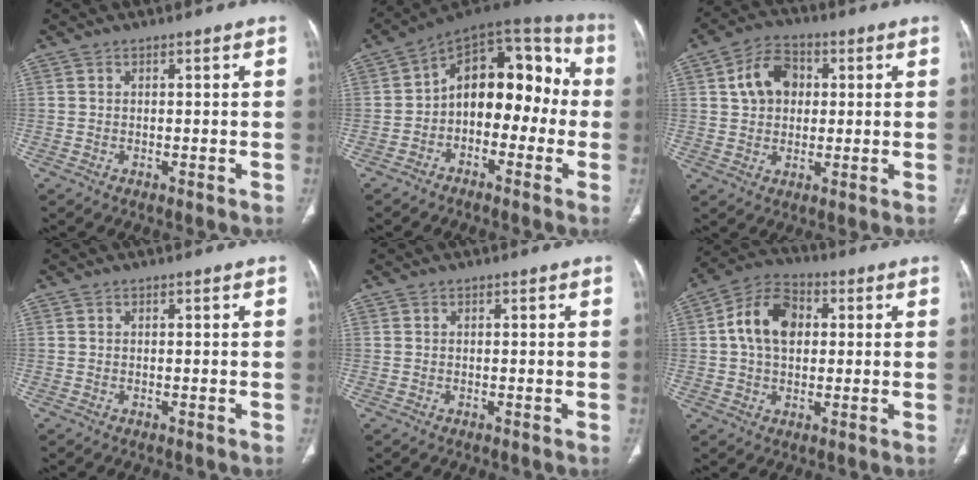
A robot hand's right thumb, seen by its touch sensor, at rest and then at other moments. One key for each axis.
{"total": 16.0, "fx": -1.7, "fy": 10.2, "fz": 12.2, "tx": -0.120, "ty": 0.057, "tz": -0.044}
{"total": 9.0, "fx": 1.9, "fy": 6.8, "fz": 5.6, "tx": -0.075, "ty": 0.010, "tz": 0.028}
{"total": 0.0}
{"total": 0.0}
{"total": 11.3, "fx": 1.8, "fy": 7.7, "fz": 8.1, "tx": -0.132, "ty": 0.019, "tz": 0.023}